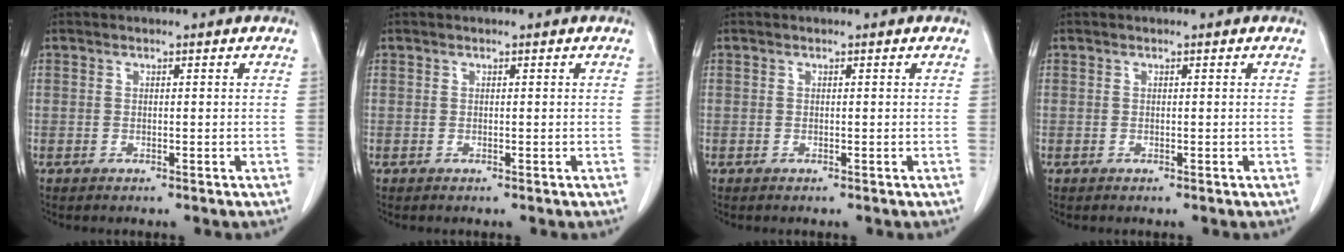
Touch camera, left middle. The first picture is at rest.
{"total": 0.0}
{"total": 0.0}
{"total": 0.0}